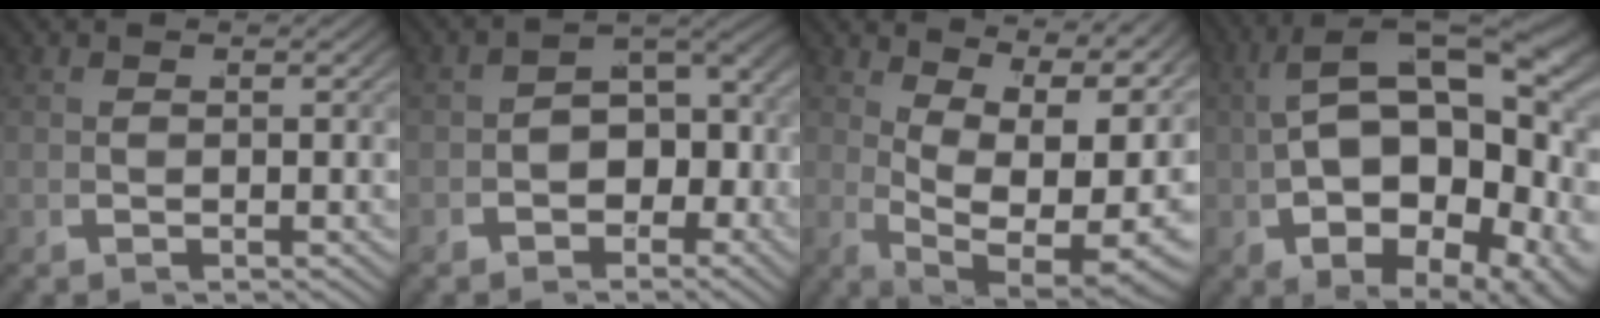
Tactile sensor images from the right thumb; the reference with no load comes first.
{"total": 4.9, "force": [-1.8, 3.4, 3.0], "torque": [-0.044, -0.015, -0.028]}
{"total": 12.4, "force": [1.2, 6.9, 10.3], "torque": [-0.175, -0.041, 0.039]}
{"total": 14.6, "force": [0.5, 8.8, 11.6], "torque": [-0.200, -0.031, 0.012]}